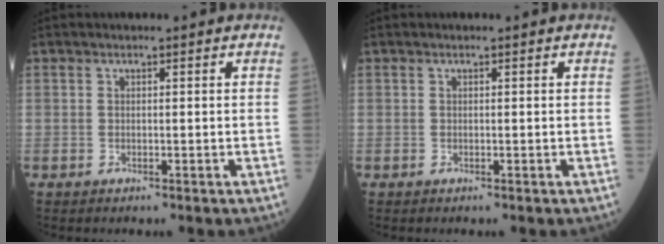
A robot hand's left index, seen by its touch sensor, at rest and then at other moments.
{"total": 0.0}